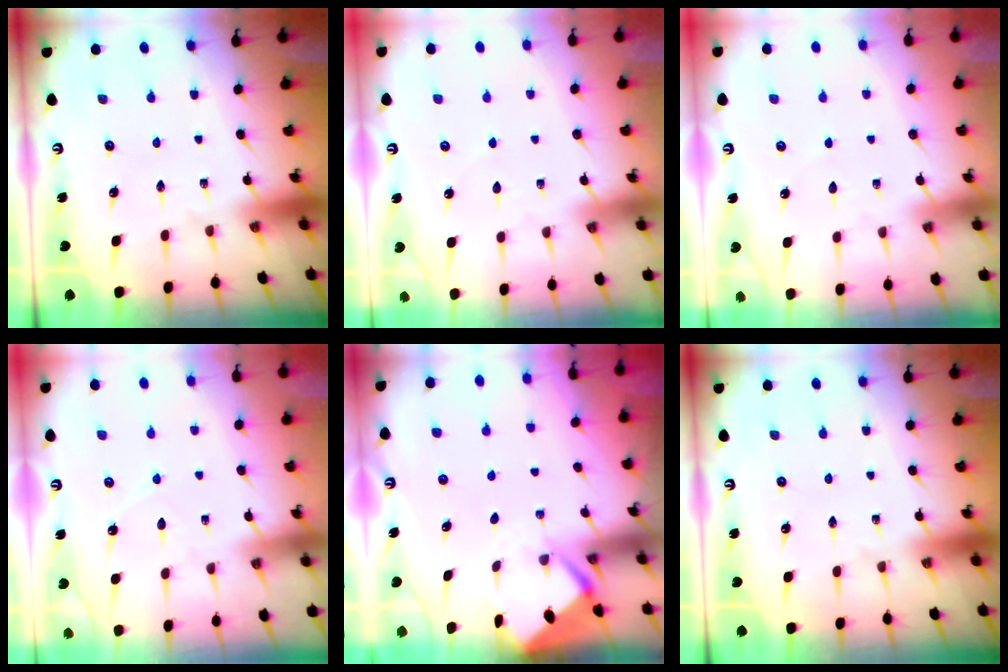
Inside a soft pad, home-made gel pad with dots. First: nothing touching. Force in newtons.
{"total": 2.7, "press": 2.6, "slide": 0.3}
{"total": 2.7, "press": 2.6, "slide": 0.3}
{"total": 3.4, "press": 3.3, "slide": 0.4}
{"total": 2.6, "press": 2.6, "slide": 0.3}
{"total": 0.0}